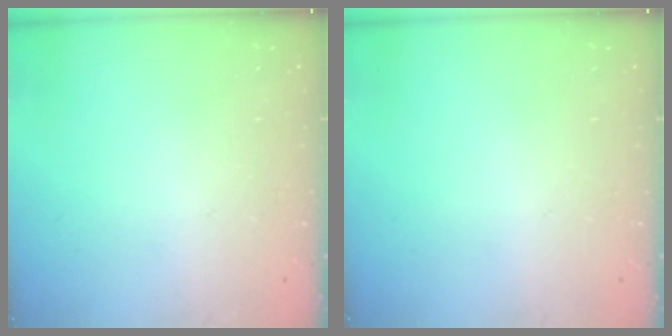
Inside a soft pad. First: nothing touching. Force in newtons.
{"total": 0.0}